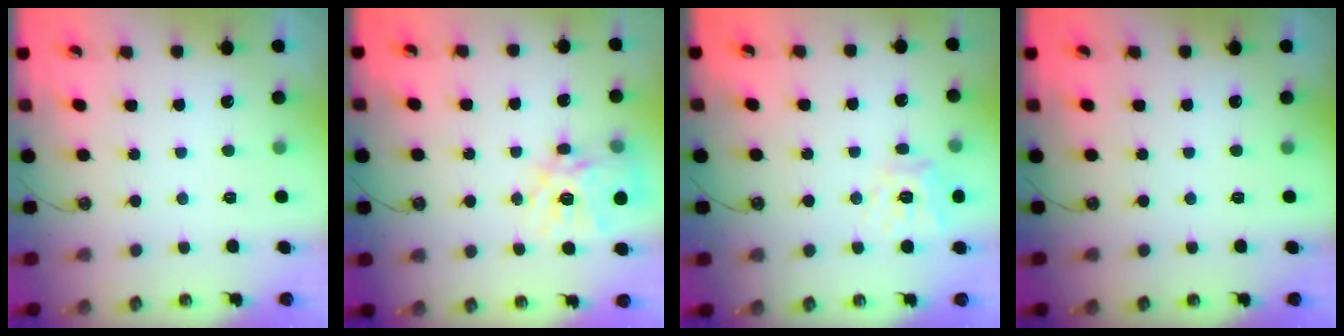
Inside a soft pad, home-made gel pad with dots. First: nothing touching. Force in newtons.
{"total": 16.8, "press": 16.7, "slide": 1.8}
{"total": 11.4, "press": 11.3, "slide": 1.4}
{"total": 0.0}